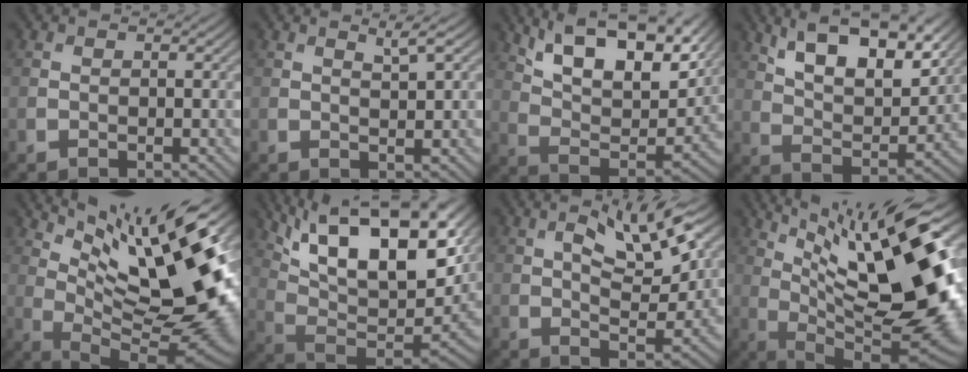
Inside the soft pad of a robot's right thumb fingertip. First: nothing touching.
{"total": 2.0, "force": [1.2, 0.2, 1.6], "torque": [-0.033, 0.001, 0.023]}
{"total": 16.9, "force": [10.9, 6.0, 11.4], "torque": [-0.214, -0.005, 0.172]}
{"total": 15.0, "force": [8.9, 5.9, 10.6], "torque": [-0.176, 0.003, 0.143]}
{"total": 17.7, "force": [6.5, 5.2, 15.6], "torque": [-0.242, 0.013, 0.119]}
{"total": 18.9, "force": [9.6, 7.6, 14.5], "torque": [-0.258, 0.028, 0.153]}
{"total": 9.6, "force": [3.8, 3.6, 8.0], "torque": [-0.135, -0.001, 0.062]}
{"total": 19.5, "force": [6.4, 5.5, 17.5], "torque": [-0.254, 0.026, 0.111]}